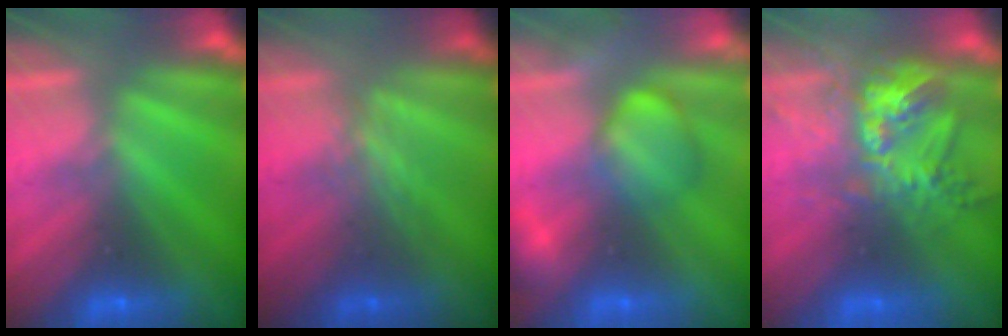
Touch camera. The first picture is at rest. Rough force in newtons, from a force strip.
{"total": 2.4}
{"total": 2.4}
{"total": 8.0}